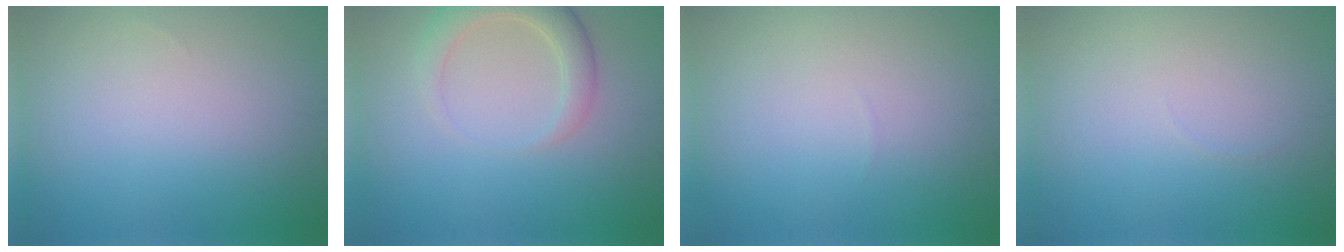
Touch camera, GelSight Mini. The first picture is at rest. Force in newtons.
{"total": 3.5, "press": 3.5, "slide": 0.4}
{"total": 0.0}
{"total": 0.0}